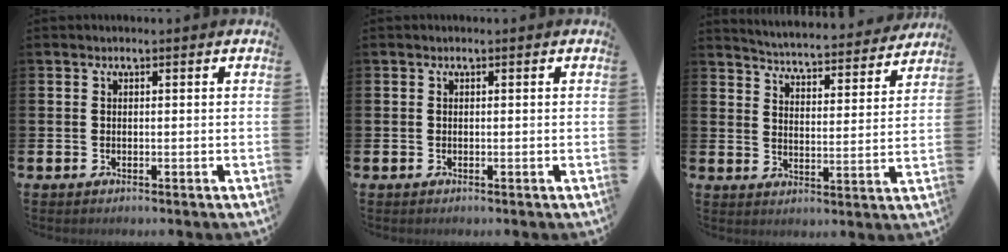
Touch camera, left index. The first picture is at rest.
{"total": 0.0}
{"total": 4.9, "force": [4.9, 0.3, 0.7], "torque": [-0.033, -0.047, 0.079]}